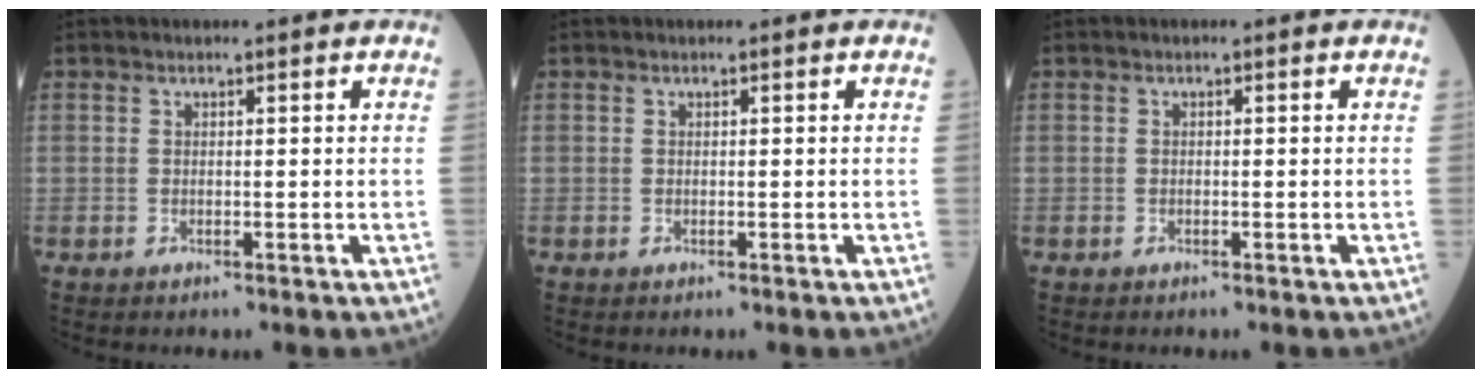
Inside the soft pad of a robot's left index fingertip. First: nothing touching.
{"total": 0.0}
{"total": 0.0}